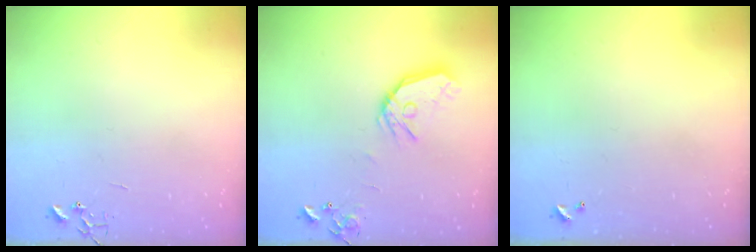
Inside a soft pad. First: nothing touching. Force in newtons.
{"total": 12.5, "press": 12.4, "slide": 0.9}
{"total": 0.0}